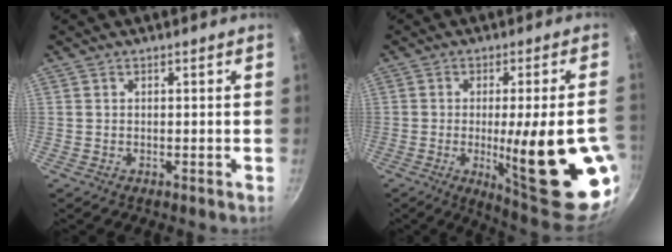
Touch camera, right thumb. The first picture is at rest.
{"total": 22.1, "force": [-4.6, 4.4, 21.2], "torque": [-0.269, -0.008, -0.048]}